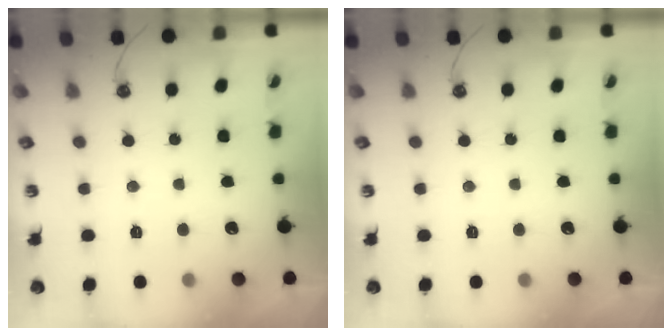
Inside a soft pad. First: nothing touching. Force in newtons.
{"total": 0.0}